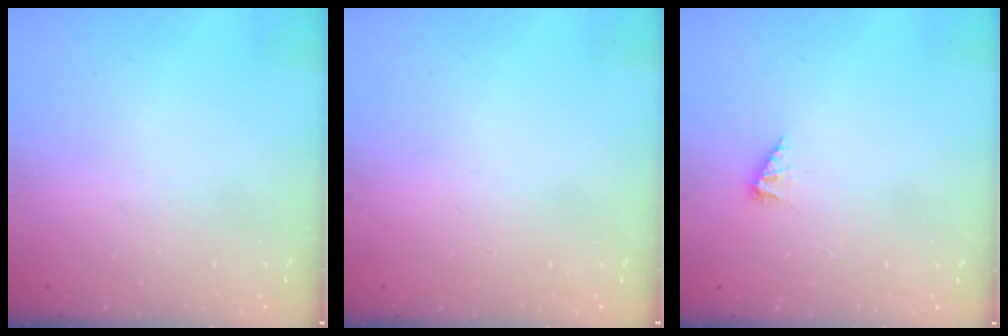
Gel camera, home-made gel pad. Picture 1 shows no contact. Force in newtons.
{"total": 0.0}
{"total": 2.2, "press": 2.2, "slide": 0.2}